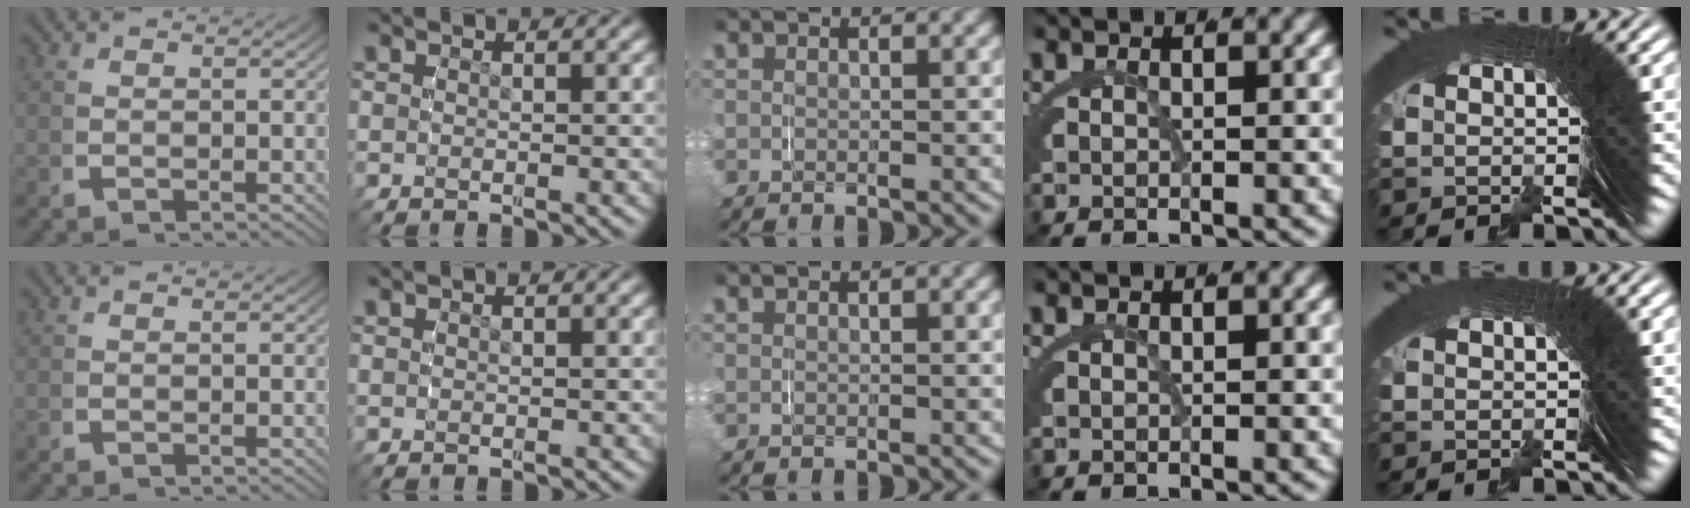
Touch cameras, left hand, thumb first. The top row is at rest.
{}